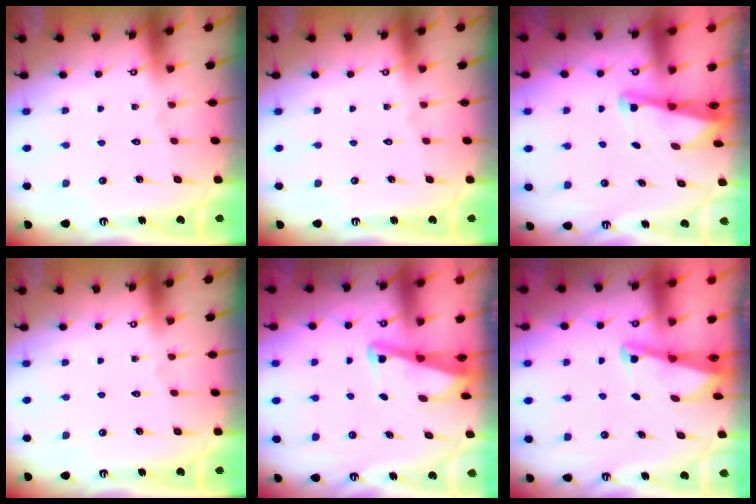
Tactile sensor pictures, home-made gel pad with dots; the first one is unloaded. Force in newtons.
{"total": 0.0}
{"total": 2.5, "press": 2.5, "slide": 0.2}
{"total": 0.0}
{"total": 2.7, "press": 2.7, "slide": 0.4}
{"total": 2.2, "press": 2.2, "slide": 0.3}